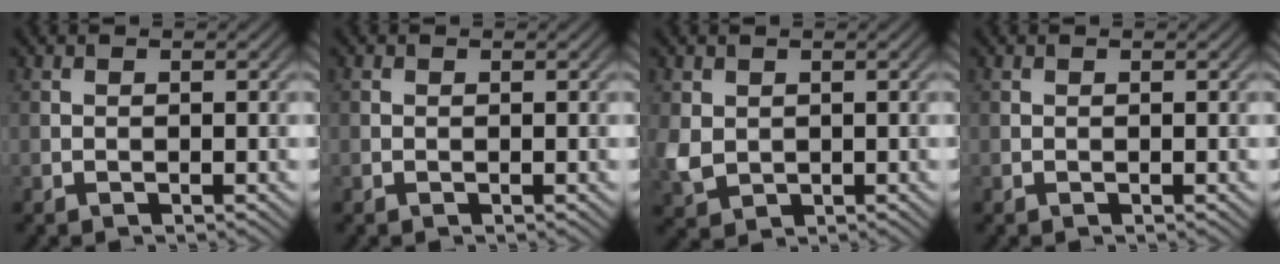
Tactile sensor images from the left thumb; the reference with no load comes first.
{"total": 0.0}
{"total": 3.3, "force": [0.5, 2.7, 1.7], "torque": [-0.054, -0.005, 0.015]}
{"total": 0.0}